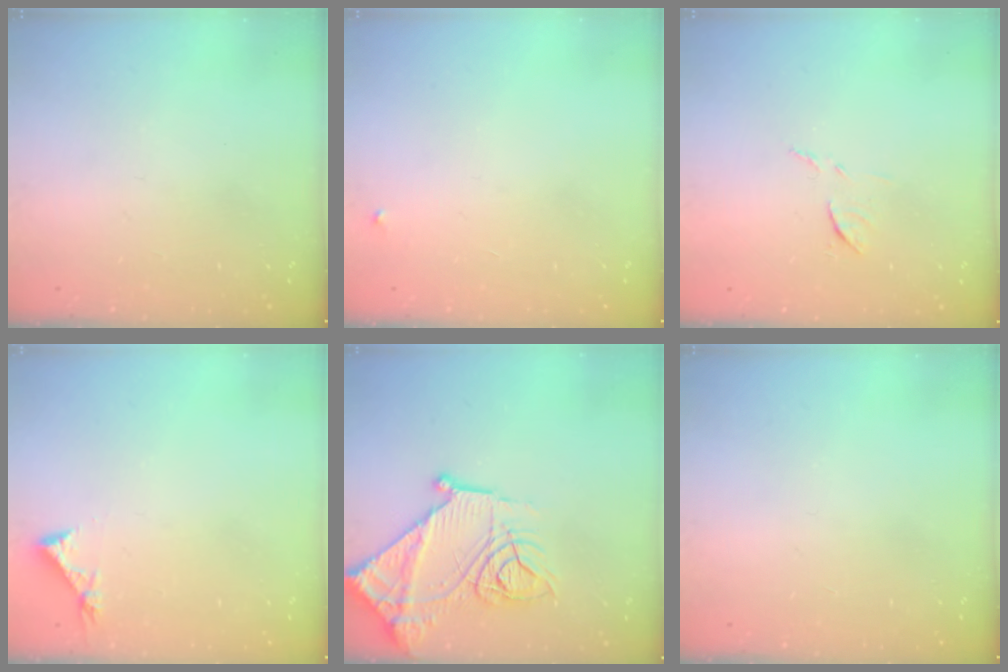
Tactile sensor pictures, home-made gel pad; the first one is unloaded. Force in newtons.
{"total": 2.1, "press": 2.1, "slide": 0.1}
{"total": 6.7, "press": 6.7, "slide": 0.3}
{"total": 3.8, "press": 3.7, "slide": 0.4}
{"total": 18.7, "press": 18.6, "slide": 1.7}
{"total": 0.0}